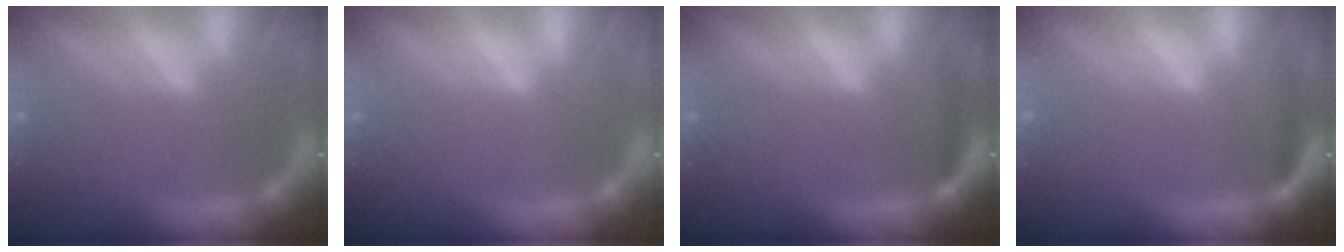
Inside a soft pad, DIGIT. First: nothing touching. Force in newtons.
{"total": 0.0}
{"total": 1.4}
{"total": 1.9}